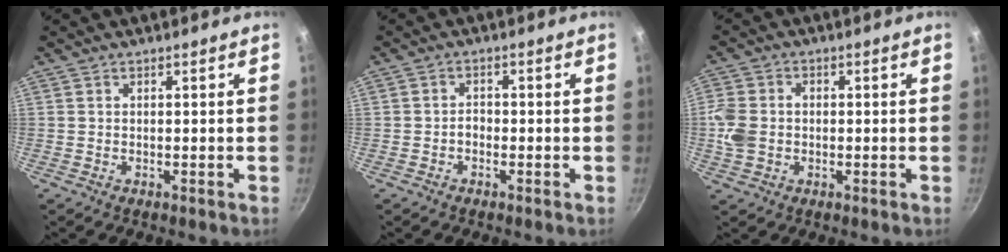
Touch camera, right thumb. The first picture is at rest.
{"total": 1.7, "force": [-0.8, 1.2, 0.9], "torque": [-0.005, 0.015, -0.016]}
{"total": 6.7, "force": [-0.6, 5.3, 4.1], "torque": [-0.083, 0.007, -0.017]}